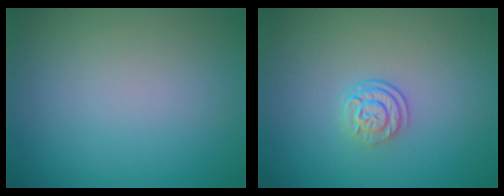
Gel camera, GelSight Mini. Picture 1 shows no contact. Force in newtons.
{"total": 2.4, "press": 1.8, "slide": 1.6}